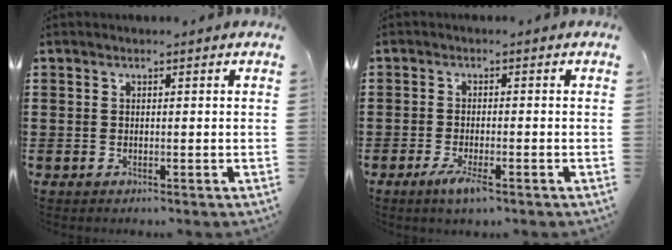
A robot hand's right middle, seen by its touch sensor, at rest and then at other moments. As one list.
[{"total": 3.5, "force": [-1.9, 0.6, 2.9], "torque": [-0.060, -0.009, -0.035]}]